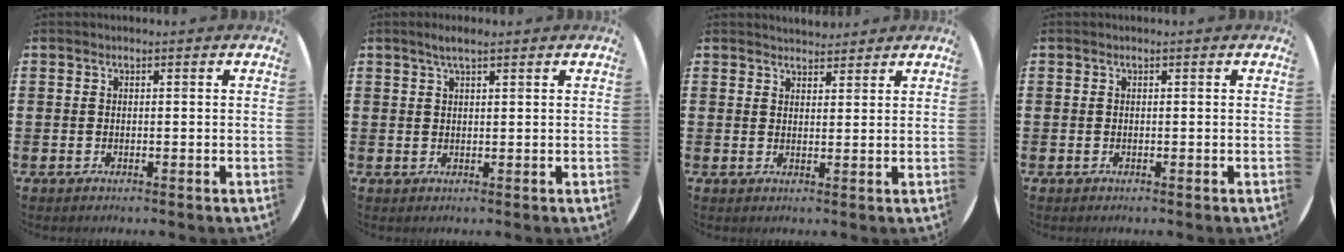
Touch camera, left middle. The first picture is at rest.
{"total": 2.2, "force": [1.6, 0.3, 1.5], "torque": [-0.029, 0.005, 0.026]}
{"total": 2.5, "force": [2.5, 0.4, -0.1], "torque": [0.007, -0.005, 0.044]}
{"total": 0.0}